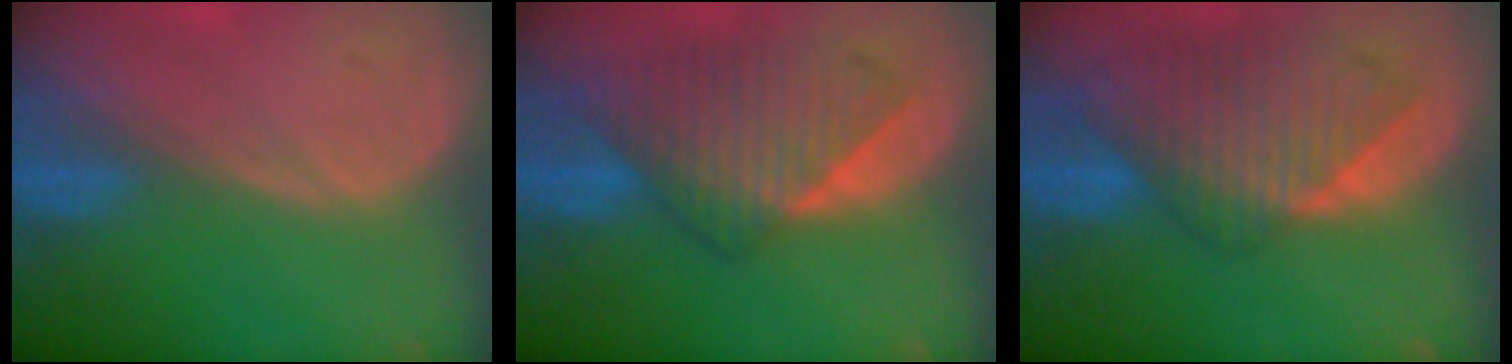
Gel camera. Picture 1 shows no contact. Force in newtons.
{"total": 8.4, "press": 8.2, "slide": 2.1}
{"total": 9.9, "press": 8.6, "slide": 5.0}